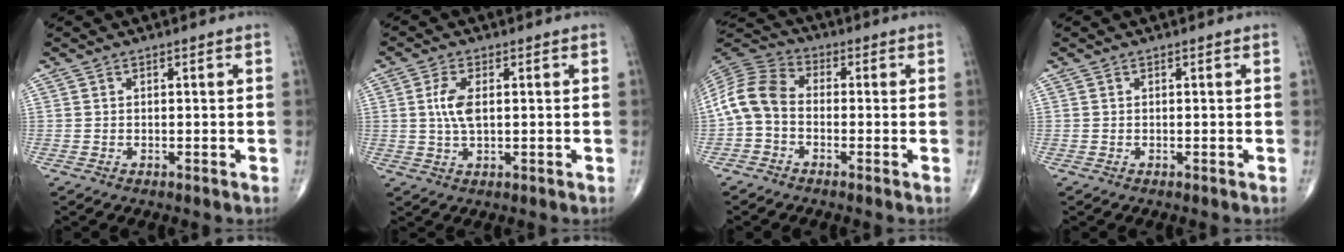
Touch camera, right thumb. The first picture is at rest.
{"total": 5.1, "force": [0.6, 2.2, 4.5], "torque": [-0.101, -0.001, 0.012]}
{"total": 9.0, "force": [-1.5, 6.3, 6.3], "torque": [-0.121, 0.028, -0.048]}
{"total": 0.0}